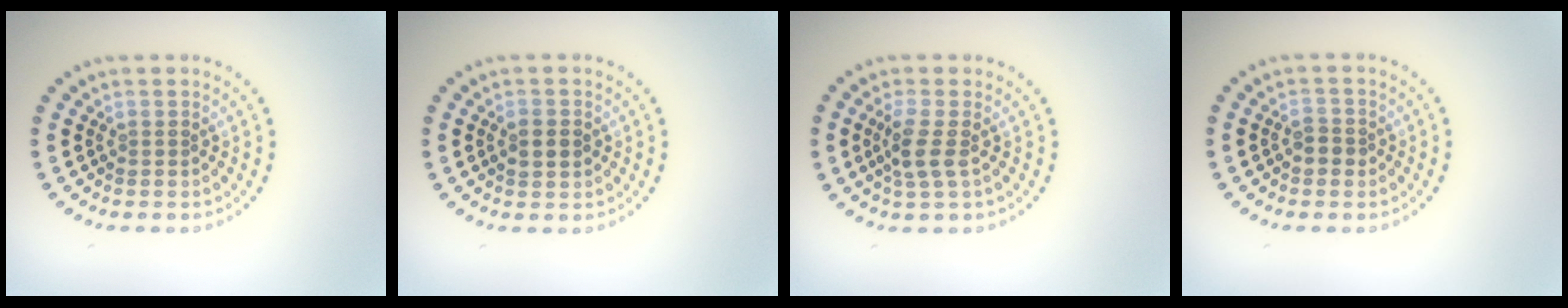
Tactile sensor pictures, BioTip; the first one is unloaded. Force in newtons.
{"total": 1.8, "press": 1.8, "slide": 0.3}
{"total": 2.5, "press": 2.2, "slide": 1.2}
{"total": 1.5, "press": 1.5, "slide": 0.3}